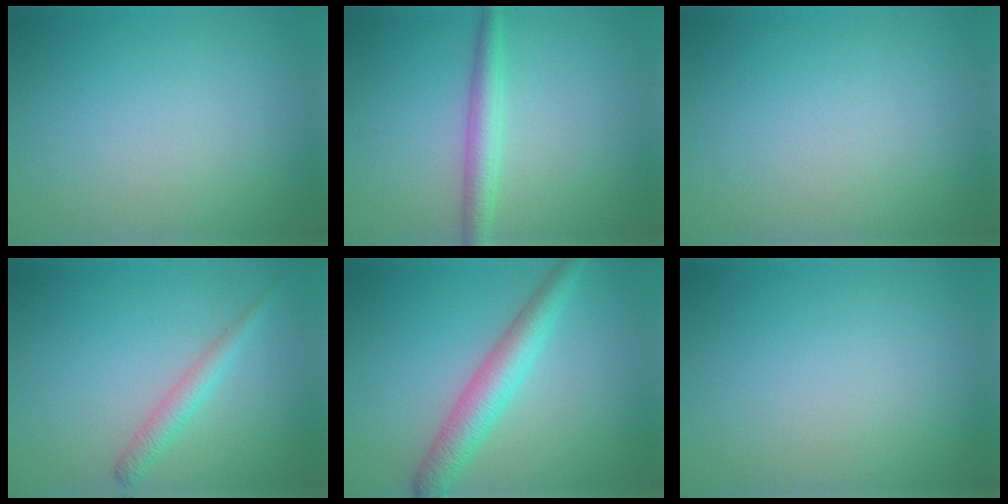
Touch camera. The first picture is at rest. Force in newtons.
{"total": 2.6, "press": 2.6, "slide": 0.0}
{"total": 0.0}
{"total": 2.0, "press": 2.0, "slide": 0.1}
{"total": 4.1, "press": 4.1, "slide": 0.1}
{"total": 0.0}